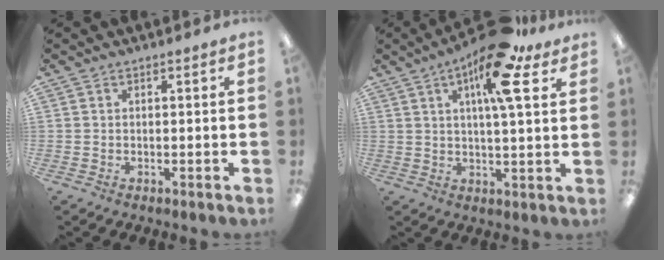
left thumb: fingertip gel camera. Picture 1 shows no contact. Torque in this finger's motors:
{"motor_torque": [0.56, 0.12, -0.15, 0.18, 0.12]}